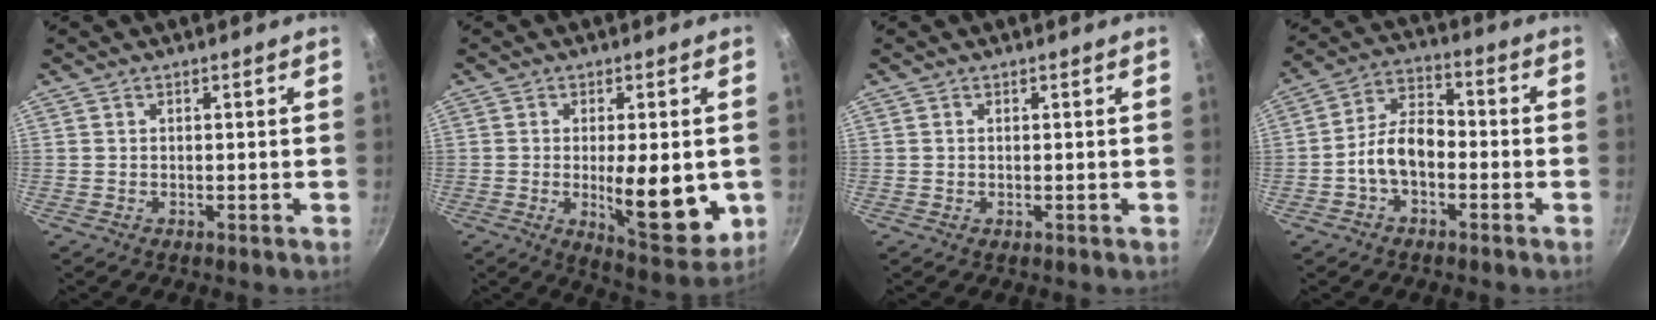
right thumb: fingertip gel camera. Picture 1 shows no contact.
{"total": 14.1, "force": [-1.7, 5.0, 13.1], "torque": [-0.158, -0.019, -0.015]}
{"total": 0.0}
{"total": 8.8, "force": [-2.6, 5.4, 6.4], "torque": [-0.096, 0.044, -0.058]}